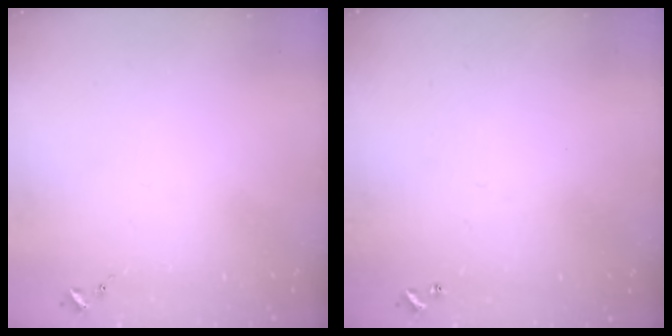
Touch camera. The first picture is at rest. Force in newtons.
{"total": 1.0, "press": 1.0, "slide": 0.2}